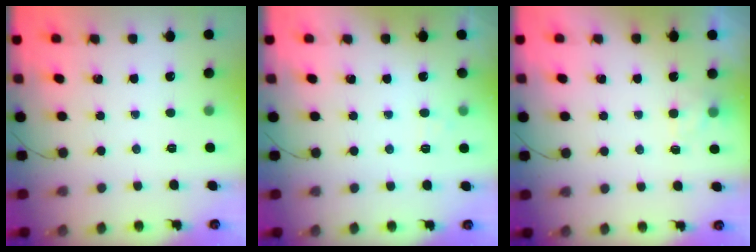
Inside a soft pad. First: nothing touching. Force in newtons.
{"total": 3.5, "press": 3.3, "slide": 1.0}
{"total": 2.0, "press": 1.5, "slide": 1.3}